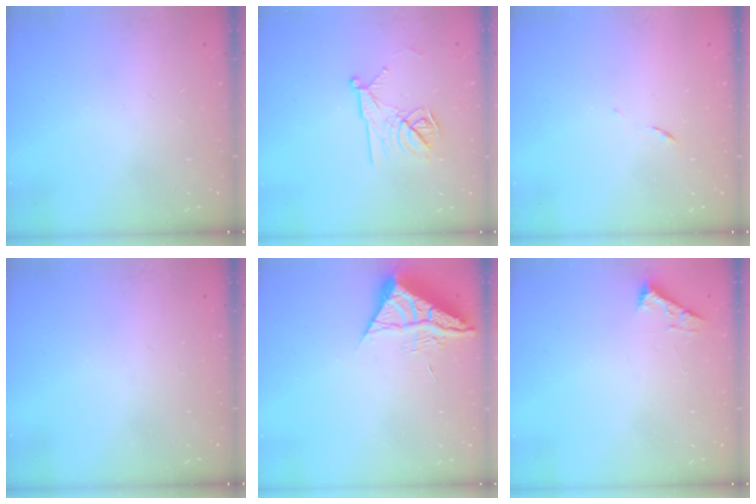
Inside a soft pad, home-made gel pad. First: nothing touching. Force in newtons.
{"total": 12.0, "press": 12.0, "slide": 0.1}
{"total": 5.6, "press": 5.6, "slide": 0.4}
{"total": 0.0}
{"total": 6.4, "press": 6.4, "slide": 0.2}
{"total": 2.5, "press": 2.5, "slide": 0.3}